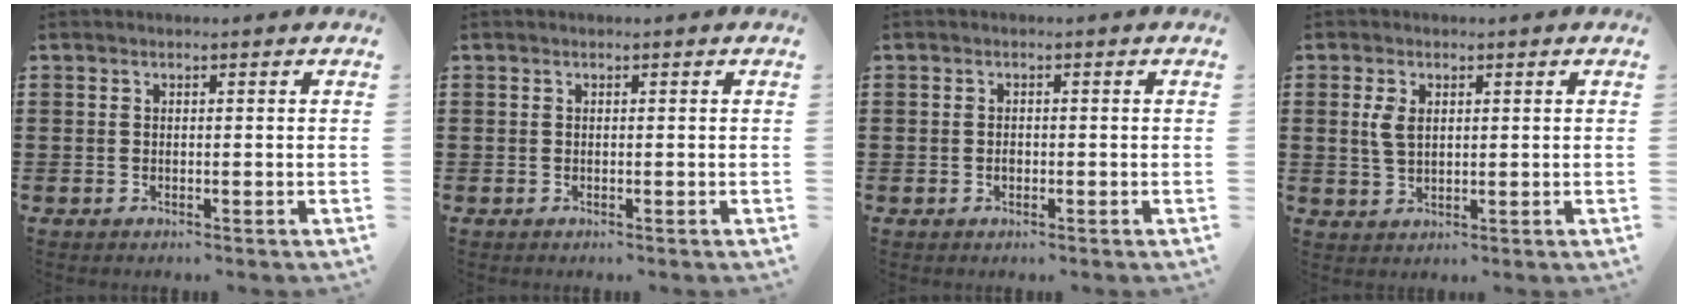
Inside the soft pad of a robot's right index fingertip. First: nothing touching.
{"total": 0.0}
{"total": 0.9, "force": [-0.3, 0.7, 0.6], "torque": [-0.013, 0.002, -0.005]}
{"total": 3.5, "force": [0.9, 1.9, 2.8], "torque": [-0.067, 0.004, 0.012]}